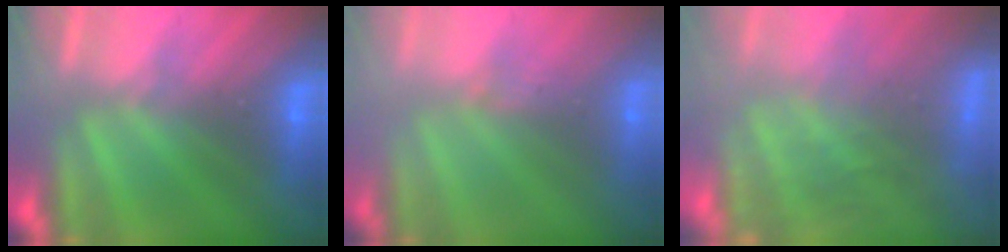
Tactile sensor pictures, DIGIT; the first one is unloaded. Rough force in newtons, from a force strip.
{"total": 2.5}
{"total": 10.5}